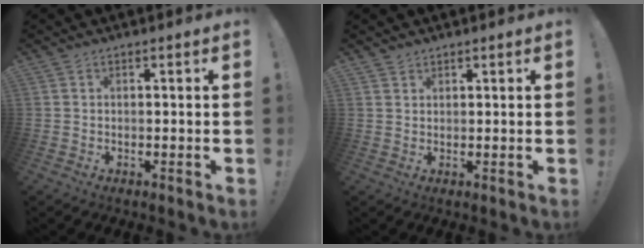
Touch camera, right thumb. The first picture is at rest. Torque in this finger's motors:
{"motor_torque": [-0.53, 0.08, -0.04, -0.04, 0.04]}